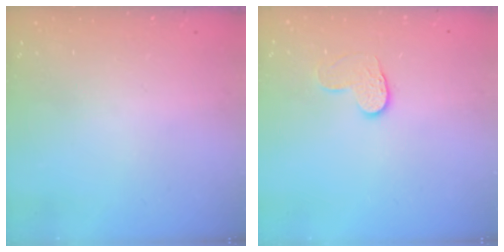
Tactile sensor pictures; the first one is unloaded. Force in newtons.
{"total": 6.6, "press": 6.6, "slide": 0.3}